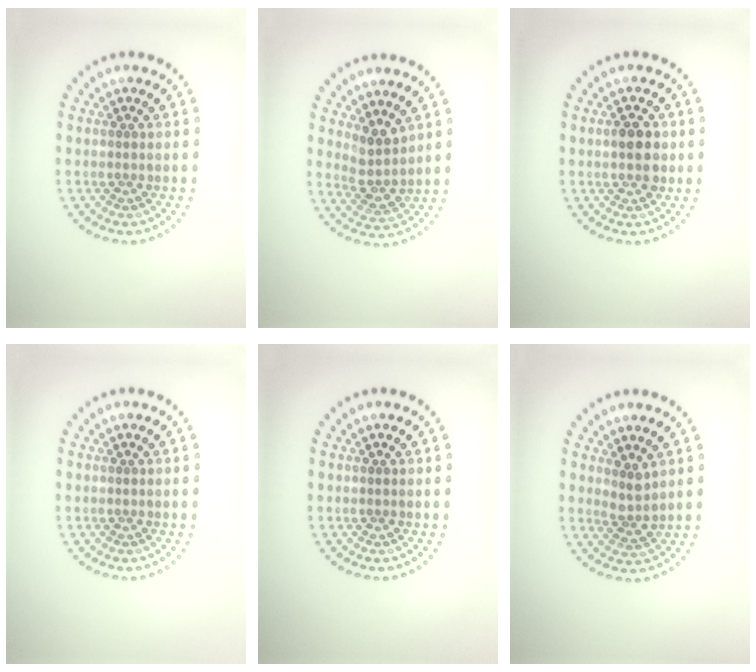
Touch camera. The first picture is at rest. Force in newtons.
{"total": 2.7, "press": 2.1, "slide": 1.6}
{"total": 2.9, "press": 2.9, "slide": 0.2}
{"total": 0.0}
{"total": 0.0}
{"total": 1.9, "press": 1.4, "slide": 1.2}